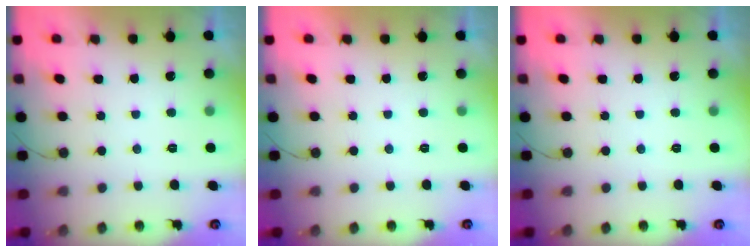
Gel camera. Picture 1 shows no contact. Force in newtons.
{"total": 1.7, "press": 1.7, "slide": 0.0}
{"total": 0.0}